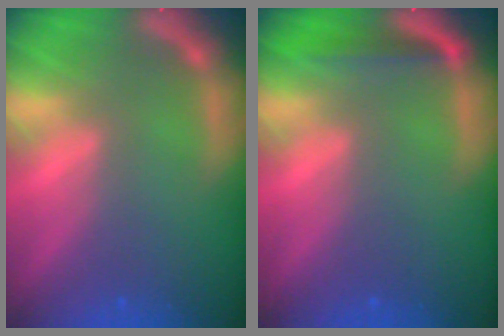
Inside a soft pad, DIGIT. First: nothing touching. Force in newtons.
{"total": 2.5}